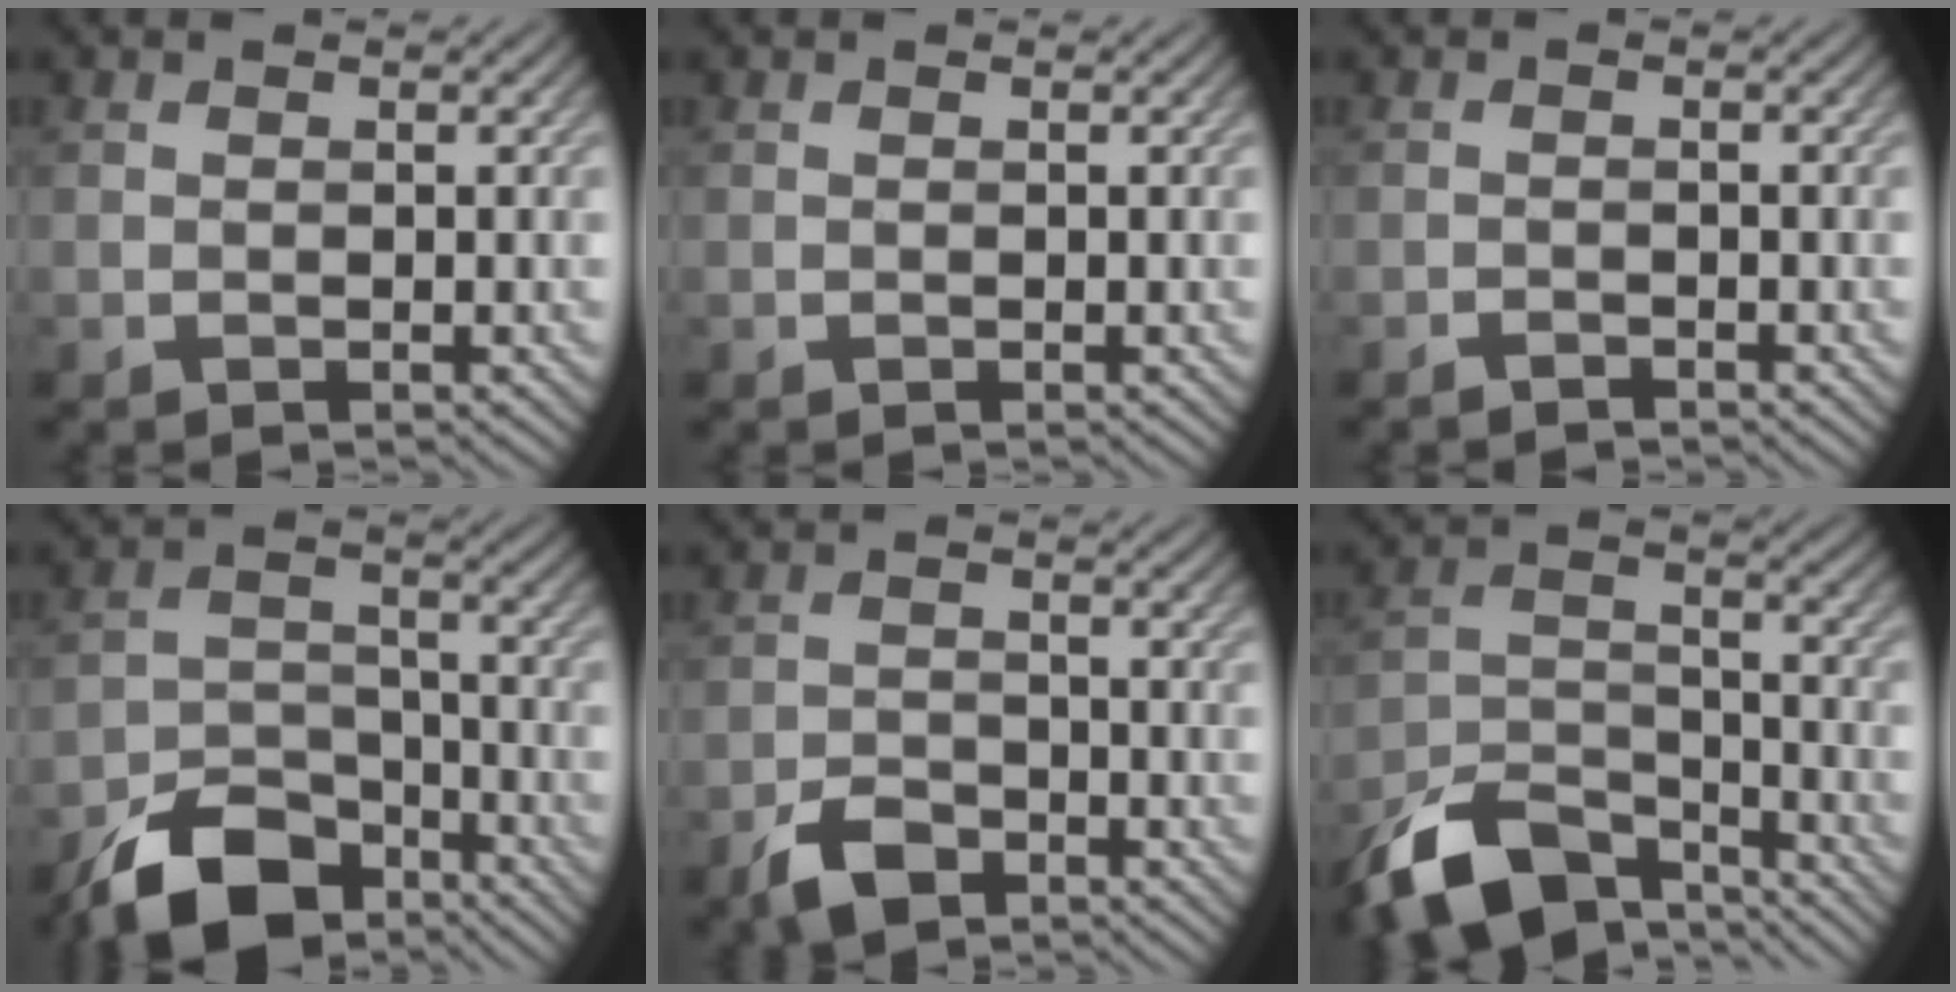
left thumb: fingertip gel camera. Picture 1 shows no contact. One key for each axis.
{"total": 0.0}
{"total": 1.1, "fx": -1.1, "fy": 0.2, "fz": 0.3, "tx": -0.004, "ty": -0.001, "tz": -0.020}
{"total": 11.0, "fx": -8.2, "fy": 5.4, "fz": 5.0, "tx": -0.100, "ty": -0.014, "tz": -0.145}
{"total": 4.2, "fx": -3.1, "fy": 2.2, "fz": 2.0, "tx": -0.039, "ty": -0.005, "tz": -0.065}
{"total": 11.9, "fx": -9.3, "fy": 4.7, "fz": 5.7, "tx": -0.115, "ty": -0.012, "tz": -0.173}